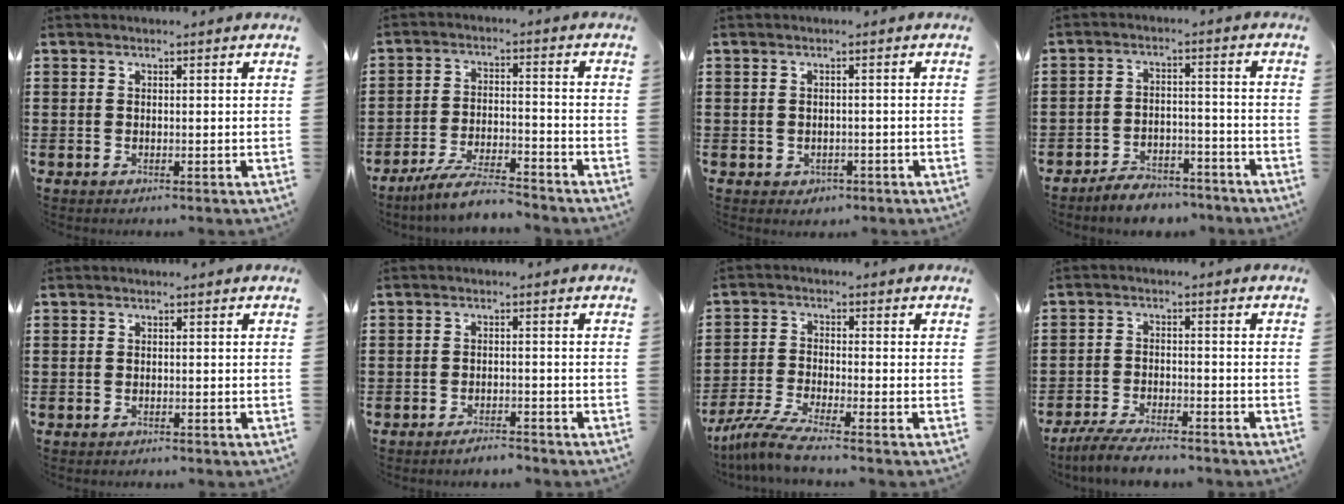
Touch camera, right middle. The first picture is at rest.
{"total": 6.8, "force": [-6.2, 0.2, 2.9], "torque": [-0.063, -0.005, -0.118]}
{"total": 0.7, "force": [-0.4, 0.6, 0.1], "torque": [-0.005, -0.001, -0.009]}
{"total": 5.1, "force": [-5.0, 0.7, 0.6], "torque": [-0.011, 0.011, -0.100]}
{"total": 0.6, "force": [-0.6, 0.0, 0.0], "torque": [-0.001, -0.002, -0.011]}
{"total": 2.4, "force": [-2.4, 0.1, 0.4], "torque": [-0.012, -0.003, -0.046]}
{"total": 5.3, "force": [-4.6, -0.2, 2.7], "torque": [-0.074, -0.023, -0.093]}
{"total": 4.9, "force": [-4.6, 0.4, 1.7], "torque": [-0.042, -0.005, -0.091]}